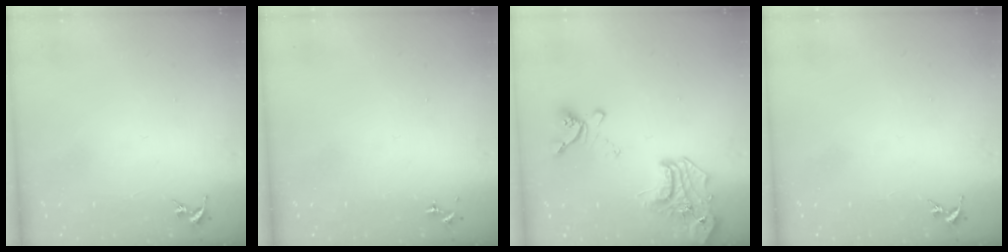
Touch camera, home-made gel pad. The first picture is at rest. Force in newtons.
{"total": 0.0}
{"total": 17.9, "press": 17.9, "slide": 0.9}
{"total": 0.0}